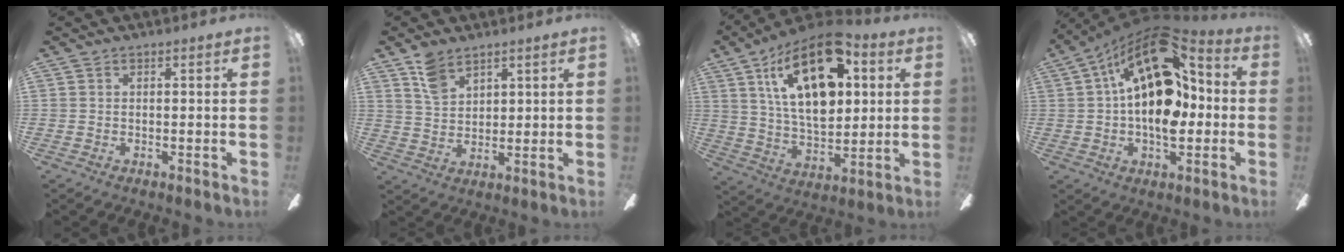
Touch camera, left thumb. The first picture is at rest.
{"total": 7.0, "force": [5.1, 3.9, 2.8], "torque": [-0.056, -0.016, 0.098]}
{"total": 22.9, "force": [10.0, 11.8, 16.9], "torque": [-0.298, -0.034, 0.162]}
{"total": 22.4, "force": [5.3, 12.3, 18.0], "torque": [-0.307, -0.025, 0.087]}